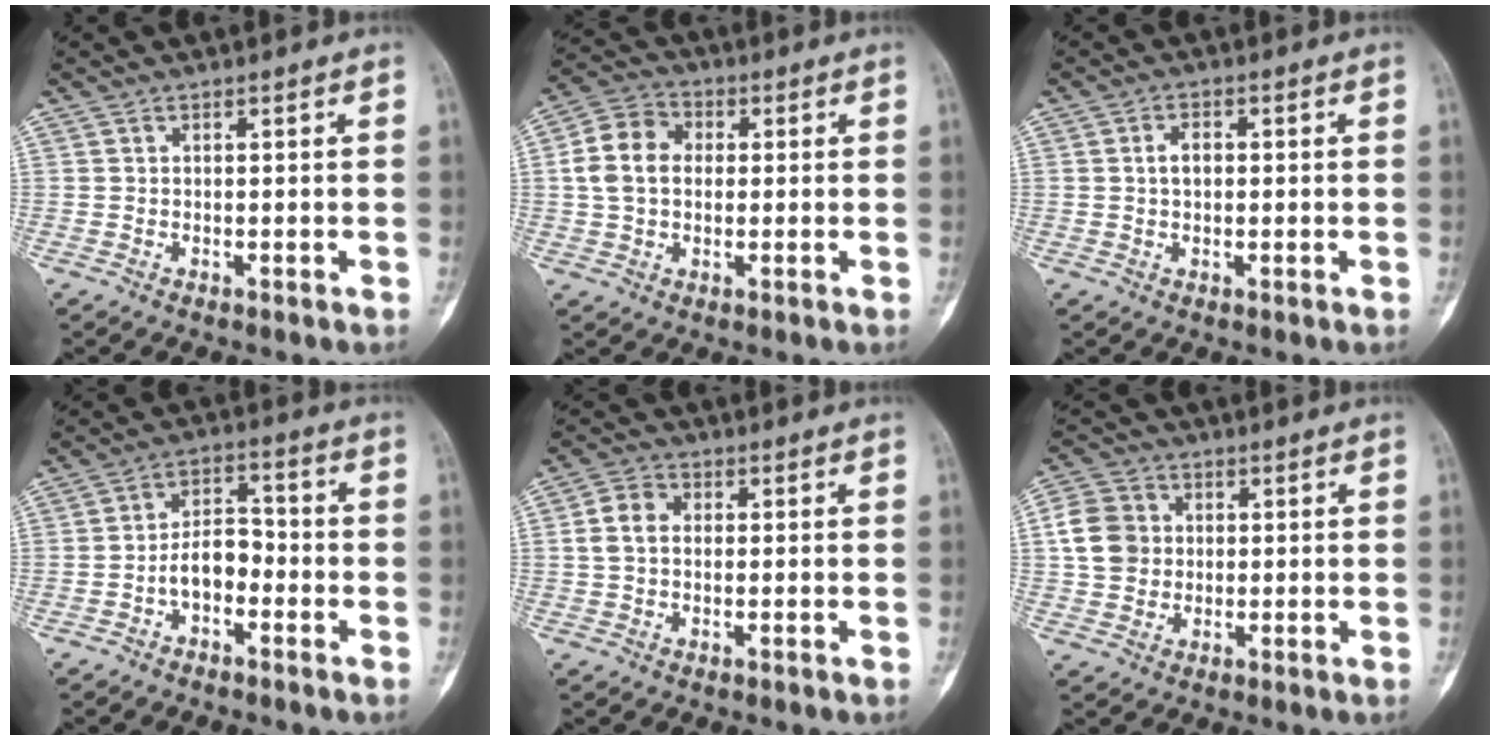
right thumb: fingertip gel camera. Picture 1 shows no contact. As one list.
[{"total": 9.5, "force": [0.8, 7.2, 6.2], "torque": [-0.106, 0.022, 0.004]}, {"total": 2.8, "force": [0.3, 1.7, 2.2], "torque": [-0.038, 0.007, 0.003]}, {"total": 6.6, "force": [-2.4, 4.0, 4.6], "torque": [-0.059, 0.035, -0.053]}, {"total": 5.1, "force": [0.3, 3.8, 3.4], "torque": [-0.062, 0.014, -0.004]}, {"total": 8.0, "force": [0.8, 7.0, 3.8], "torque": [-0.055, 0.007, 0.006]}]